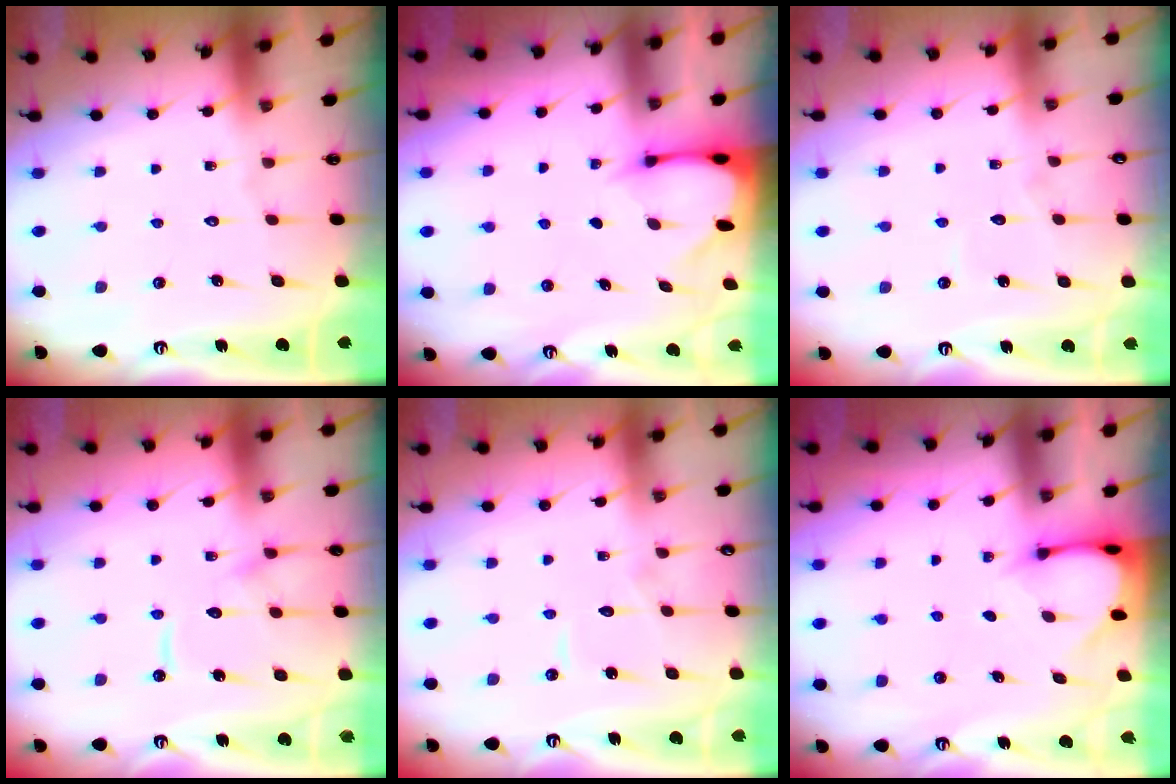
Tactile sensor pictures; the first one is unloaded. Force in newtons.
{"total": 2.4, "press": 2.4, "slide": 0.3}
{"total": 4.8, "press": 4.8, "slide": 0.3}
{"total": 11.4, "press": 11.3, "slide": 1.2}
{"total": 4.0, "press": 4.0, "slide": 0.3}
{"total": 3.1, "press": 3.1, "slide": 0.2}